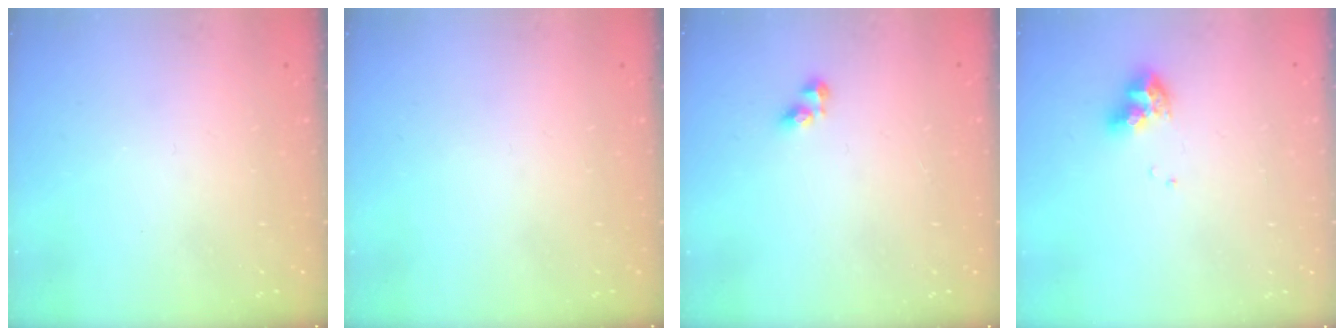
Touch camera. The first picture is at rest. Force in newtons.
{"total": 0.0}
{"total": 3.6, "press": 3.6, "slide": 0.5}
{"total": 9.1, "press": 9.1, "slide": 1.1}